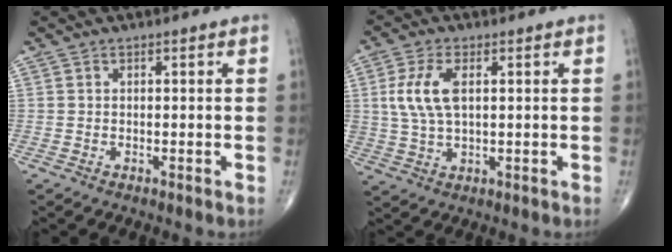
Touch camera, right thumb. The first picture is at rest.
{"total": 7.9, "force": [1.7, 4.0, 6.6], "torque": [-0.146, -0.001, 0.036]}